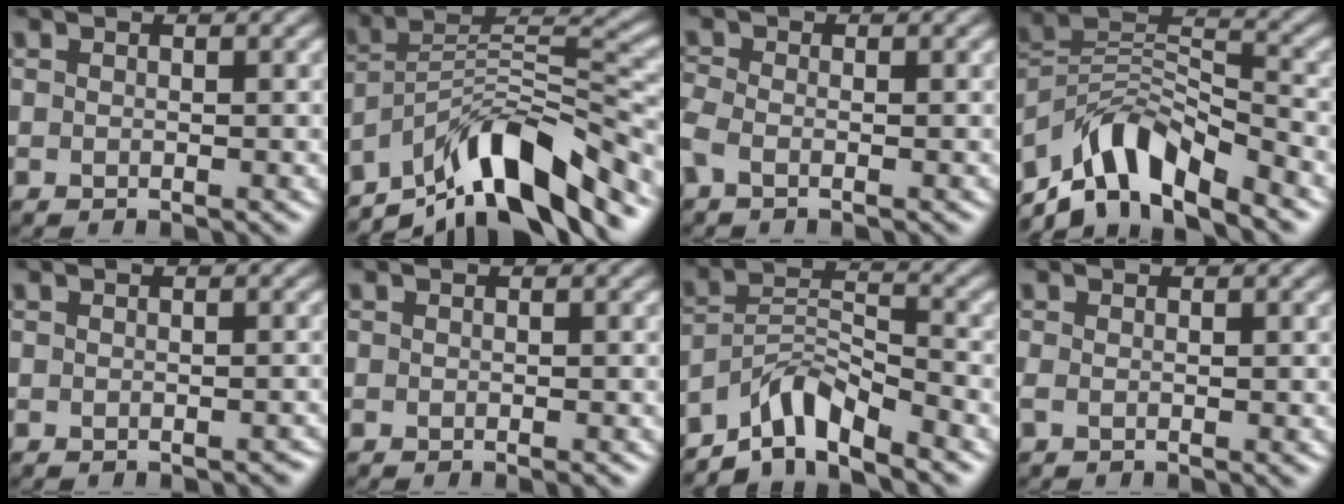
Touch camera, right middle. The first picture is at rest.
{"total": 10.6, "force": [-7.8, 2.8, 6.5], "torque": [-0.100, 0.016, -0.142]}
{"total": 1.6, "force": [-1.0, 0.6, 1.1], "torque": [-0.032, -0.004, -0.027]}
{"total": 7.8, "force": [-6.1, 3.0, 4.0], "torque": [-0.052, 0.008, -0.117]}
{"total": 0.7, "force": [-0.7, 0.1, 0.2], "torque": [0.000, 0.003, -0.007]}
{"total": 0.7, "force": [-0.3, 0.2, 0.6], "torque": [-0.001, -0.002, -0.004]}
{"total": 5.6, "force": [-4.8, 1.3, 2.5], "torque": [-0.037, 0.010, -0.090]}
{"total": 0.9, "force": [-0.1, 0.2, 0.9], "torque": [-0.019, 0.000, 0.000]}